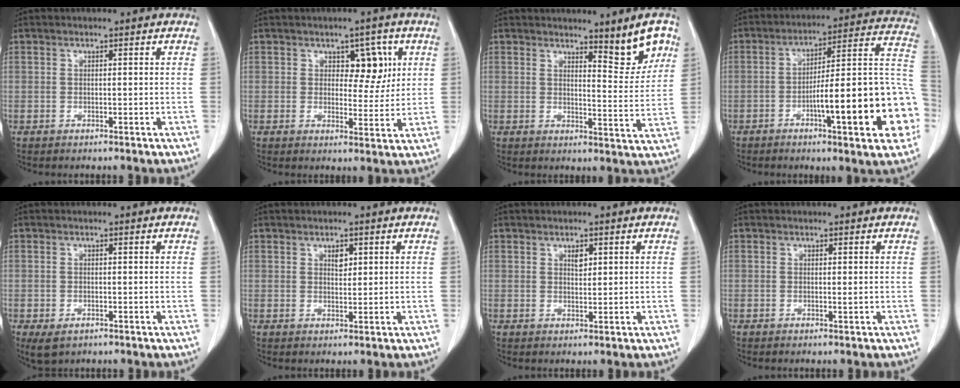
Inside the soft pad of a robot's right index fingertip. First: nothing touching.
{"total": 5.4, "force": [1.9, 3.1, 4.0], "torque": [-0.041, 0.006, 0.029]}
{"total": 6.8, "force": [4.6, 1.2, 4.9], "torque": [-0.054, -0.013, 0.062]}
{"total": 20.7, "force": [-6.4, 2.6, 19.5], "torque": [-0.198, 0.030, -0.083]}
{"total": 3.0, "force": [-1.6, 1.6, 2.0], "torque": [-0.040, -0.006, -0.016]}
{"total": 1.7, "force": [0.8, 0.9, 1.2], "torque": [-0.016, -0.003, 0.013]}
{"total": 1.5, "force": [0.7, 0.7, 1.0], "torque": [-0.015, -0.004, 0.012]}
{"total": 0.0}